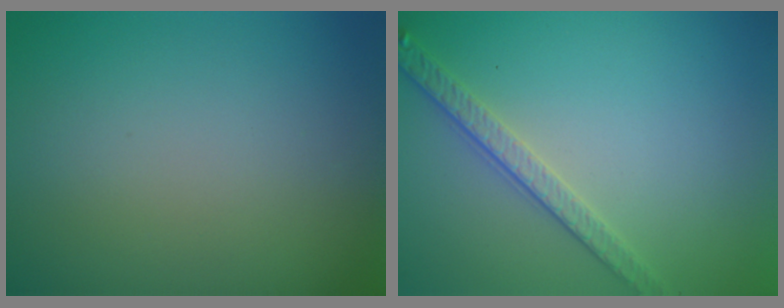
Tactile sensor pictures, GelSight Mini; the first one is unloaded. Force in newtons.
{"total": 2.8, "press": 2.5, "slide": 1.2}